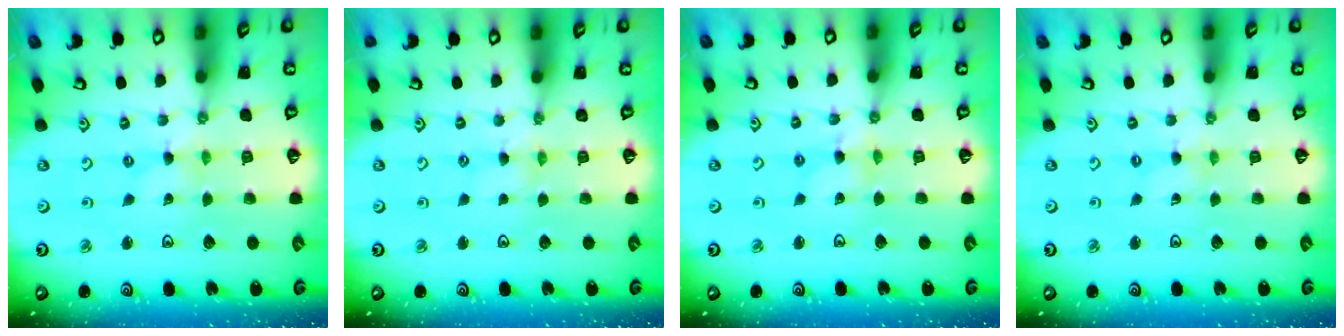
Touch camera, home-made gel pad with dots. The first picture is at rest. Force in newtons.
{"total": 2.1, "press": 2.1, "slide": 0.4}
{"total": 2.7, "press": 2.7, "slide": 0.2}
{"total": 0.0}